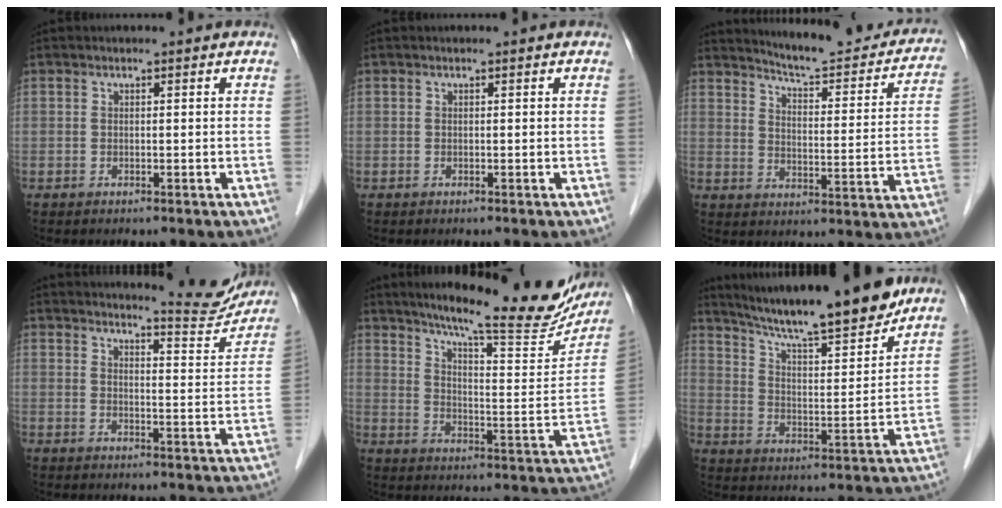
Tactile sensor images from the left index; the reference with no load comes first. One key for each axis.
{"total": 0.0}
{"total": 18.5, "fx": 17.1, "fy": 2.6, "fz": 6.5, "tx": -0.078, "ty": -0.048, "tz": 0.208}
{"total": 9.0, "fx": 8.9, "fy": 0.0, "fz": 0.9, "tx": -0.013, "ty": -0.033, "tz": 0.108}
{"total": 23.2, "fx": 19.7, "fy": 2.9, "fz": 11.9, "tx": -0.171, "ty": -0.035, "tz": 0.259}
{"total": 18.1, "fx": 15.8, "fy": 0.9, "fz": 8.8, "tx": -0.139, "ty": -0.002, "tz": 0.246}